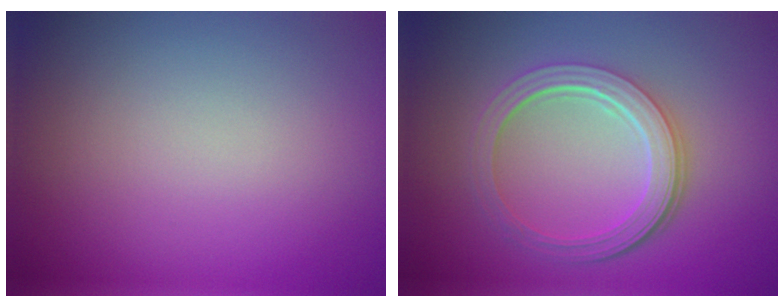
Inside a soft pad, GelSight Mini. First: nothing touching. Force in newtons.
{"total": 5.2, "press": 3.8, "slide": 3.5}